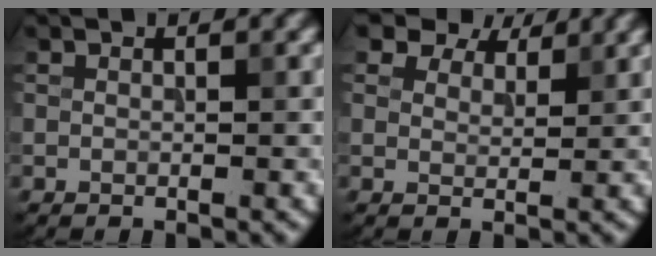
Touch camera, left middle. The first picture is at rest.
{"total": 6.4, "force": [5.3, 2.8, 2.1], "torque": [-0.058, -0.004, 0.090]}